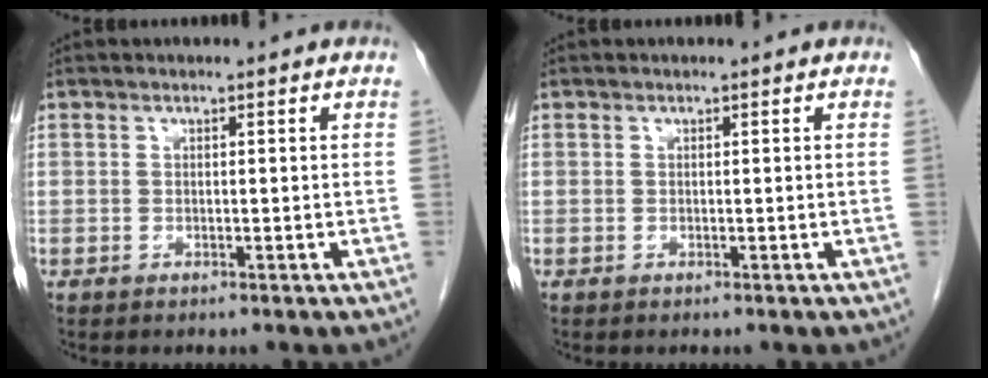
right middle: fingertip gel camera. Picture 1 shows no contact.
{"total": 0.0}